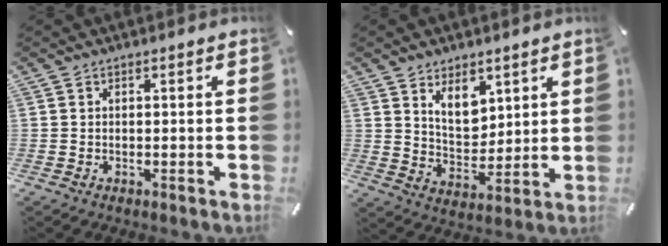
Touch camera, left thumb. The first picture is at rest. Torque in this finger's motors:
{"motor_torque": [1.66, 1.58, 1.19, -0.75, 0.19]}